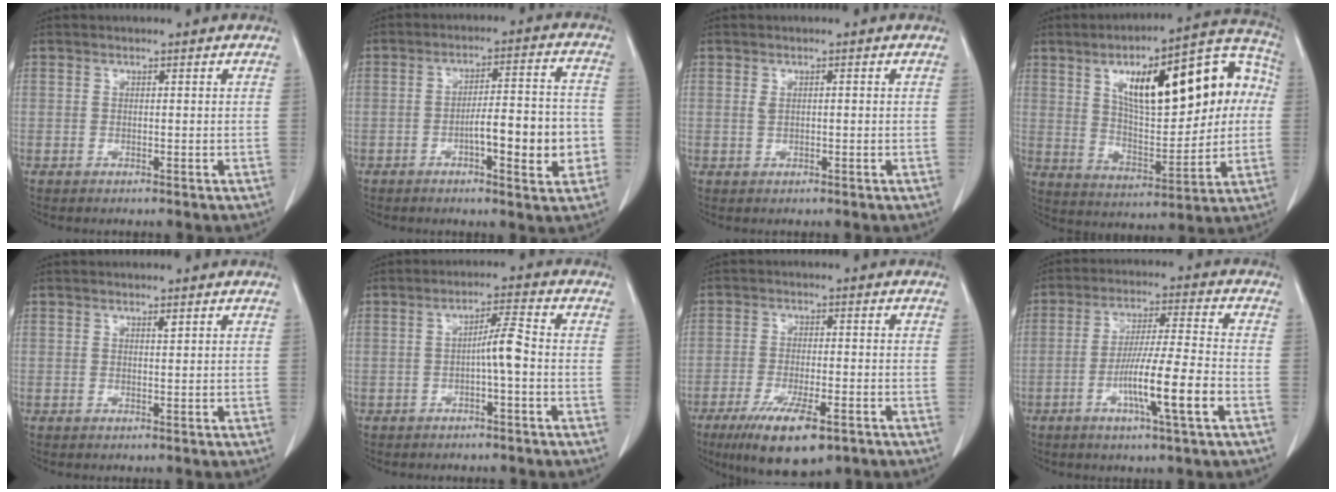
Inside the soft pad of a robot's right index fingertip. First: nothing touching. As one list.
[{"total": 10.1, "force": [-3.0, 2.0, 9.4], "torque": [-0.137, 0.018, -0.041]}, {"total": 1.1, "force": [0.2, 0.5, 1.0], "torque": [-0.018, 0.010, 0.008]}, {"total": 22.9, "force": [5.4, 7.9, 20.8], "torque": [-0.304, 0.046, 0.086]}, {"total": 0.7, "force": [0.4, 0.1, 0.5], "torque": [-0.011, -0.003, 0.007]}, {"total": 4.1, "force": [-0.9, 0.0, 4.0], "torque": [-0.061, 0.012, -0.013]}, {"total": 10.9, "force": [-6.7, 2.6, 8.3], "torque": [-0.142, -0.022, -0.103]}, {"total": 11.0, "force": [-3.9, -0.3, 10.3], "torque": [-0.182, -0.005, -0.071]}]